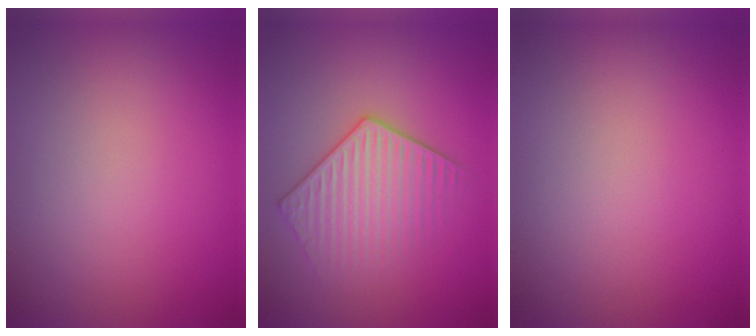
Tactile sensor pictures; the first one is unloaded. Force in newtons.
{"total": 3.4, "press": 3.2, "slide": 1.3}
{"total": 0.0}